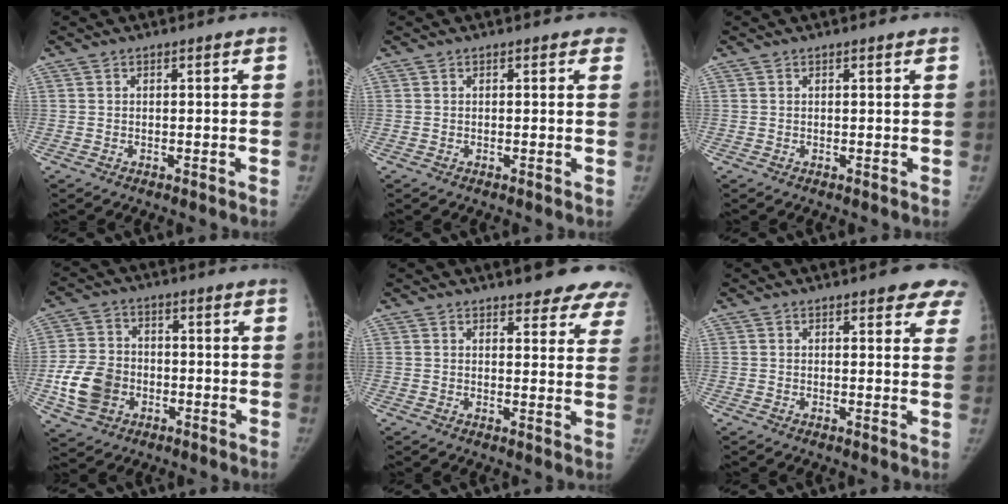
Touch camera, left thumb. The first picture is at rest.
{"total": 1.2, "force": [0.9, 0.7, 0.5], "torque": [0.009, -0.002, -0.001]}
{"total": 0.7, "force": [0.5, 0.1, 0.4], "torque": [-0.005, 0.001, 0.007]}
{"total": 10.7, "force": [-2.9, 8.5, 5.8], "torque": [-0.097, 0.014, -0.054]}
{"total": 12.6, "force": [10.4, 4.2, 5.8], "torque": [-0.019, -0.043, 0.105]}
{"total": 7.9, "force": [5.5, 2.8, 4.9], "torque": [-0.023, -0.016, 0.052]}